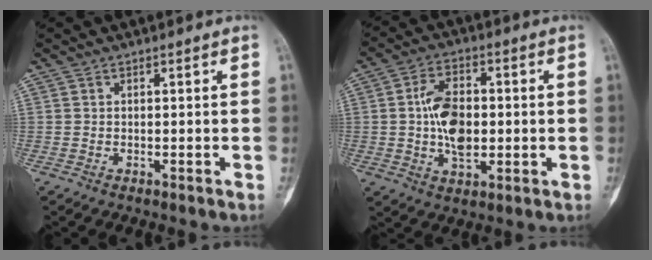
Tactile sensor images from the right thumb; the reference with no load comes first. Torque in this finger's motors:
{"motor_torque": [1.23, 1.49, 0.92, -0.29, 0.33]}